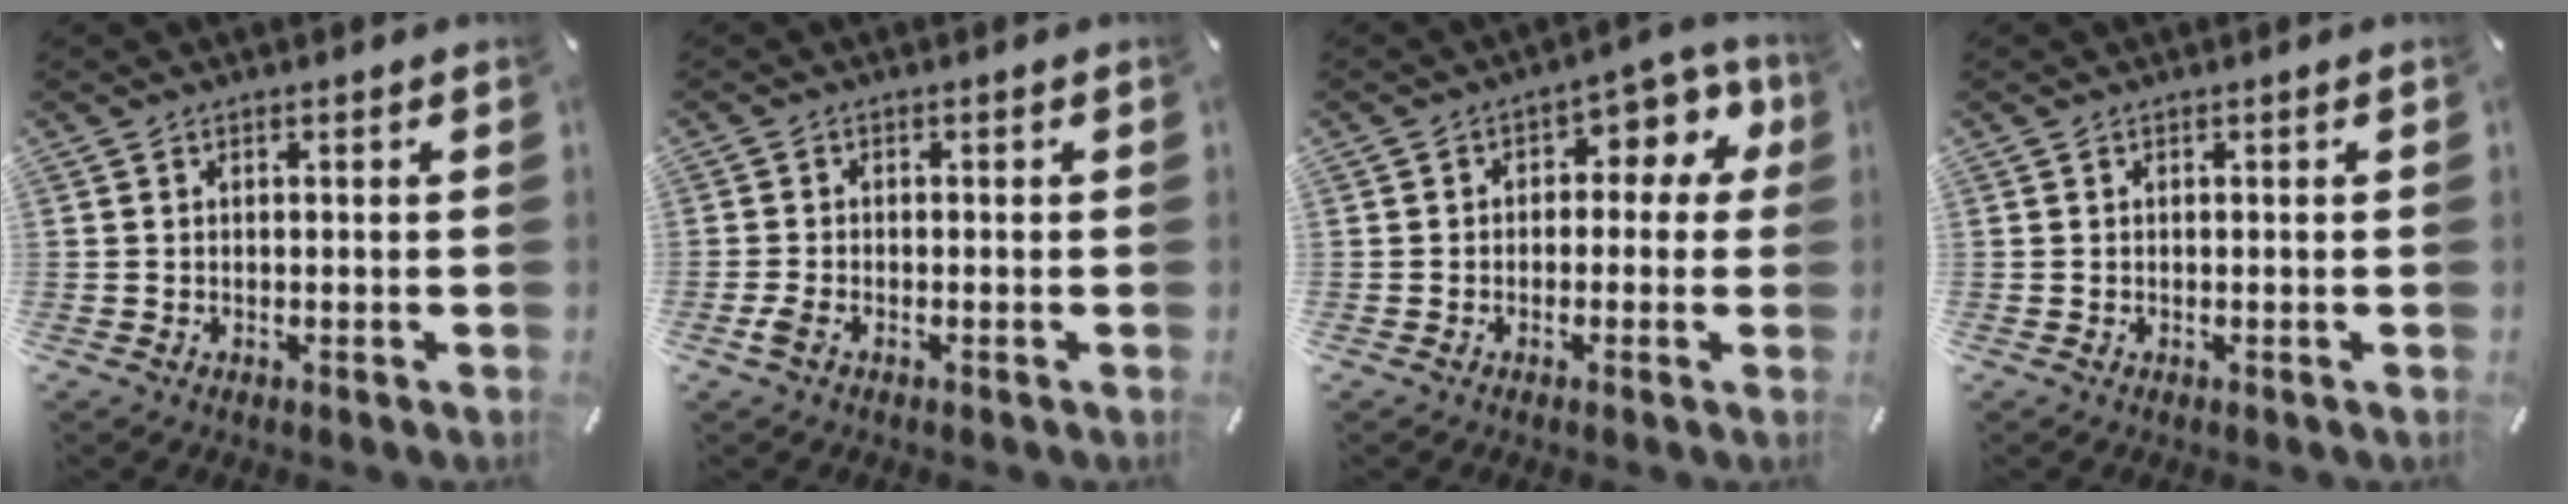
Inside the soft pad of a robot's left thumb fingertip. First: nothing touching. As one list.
[{"total": 2.1, "force": [-1.2, 1.0, 1.5], "torque": [-0.039, -0.001, -0.025]}, {"total": 7.1, "force": [0.9, 4.9, 5.1], "torque": [-0.058, -0.001, 0.008]}, {"total": 0.0}]